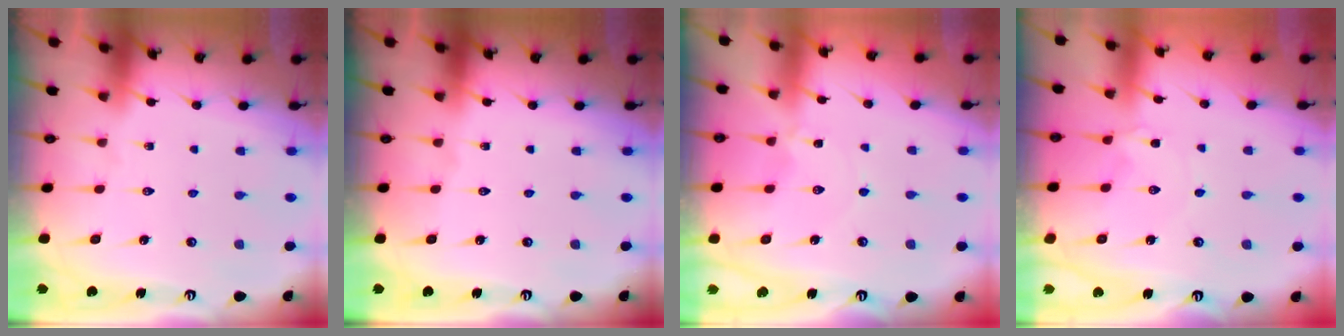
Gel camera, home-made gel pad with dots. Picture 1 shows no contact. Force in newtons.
{"total": 0.0}
{"total": 0.0}
{"total": 0.8, "press": 0.7, "slide": 0.2}